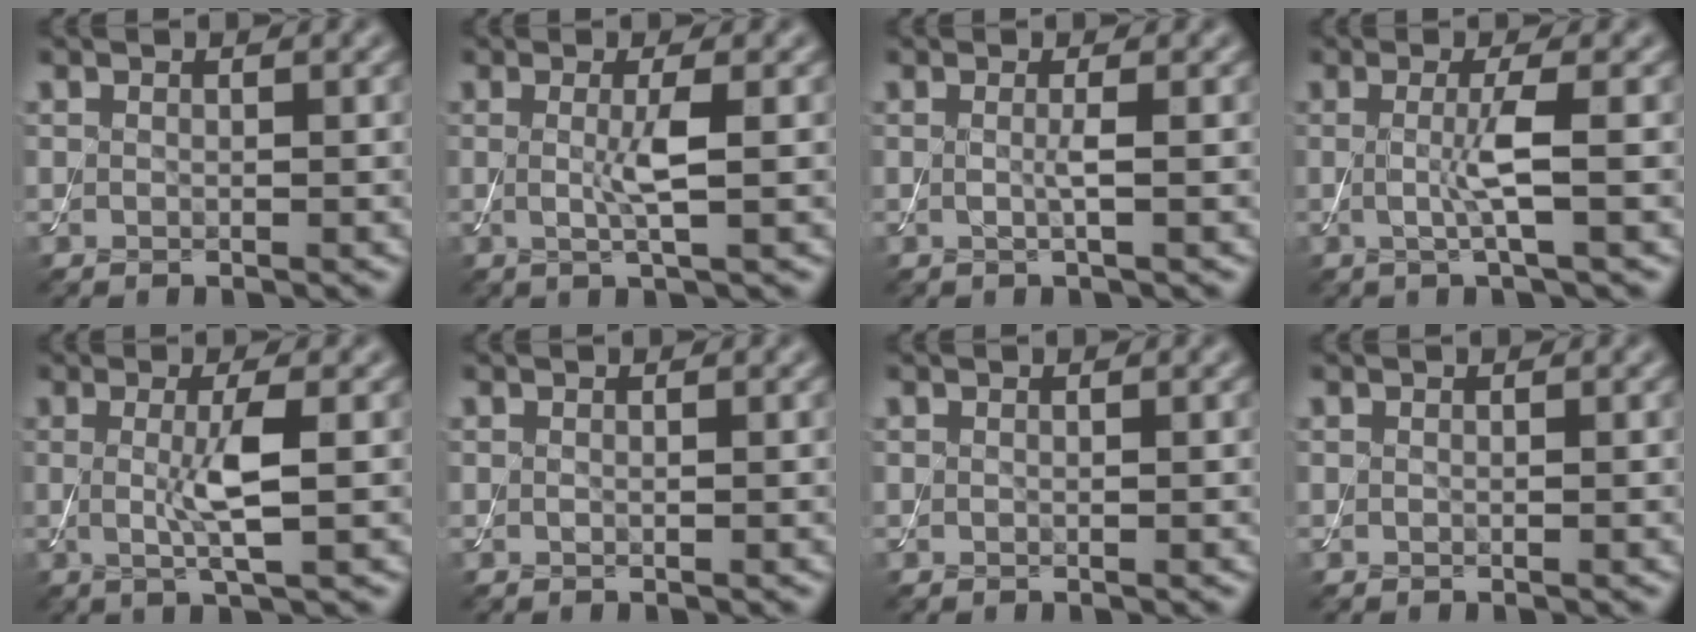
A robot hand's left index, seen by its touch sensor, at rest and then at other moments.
{"total": 2.5, "force": [0.0, 0.3, 2.5], "torque": [-0.053, -0.004, -0.003]}
{"total": 1.2, "force": [-0.1, 0.2, 1.2], "torque": [-0.025, -0.003, -0.006]}
{"total": 2.7, "force": [-0.1, 0.3, 2.7], "torque": [-0.060, -0.006, -0.006]}
{"total": 3.7, "force": [0.0, 0.5, 3.6], "torque": [-0.073, -0.007, -0.001]}
{"total": 0.0}
{"total": 0.0}
{"total": 0.0}